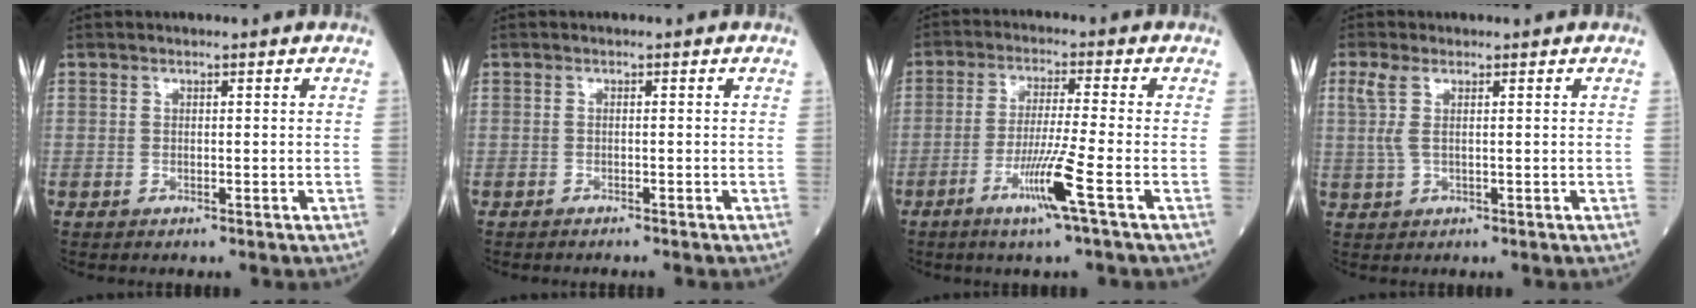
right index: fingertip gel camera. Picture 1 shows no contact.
{"total": 1.4, "force": [-1.2, -0.1, 0.6], "torque": [-0.008, 0.000, -0.016]}
{"total": 7.8, "force": [-3.5, -1.4, 6.8], "torque": [-0.132, -0.019, -0.070]}
{"total": 3.0, "force": [1.1, 0.8, 2.7], "torque": [-0.081, 0.010, 0.027]}